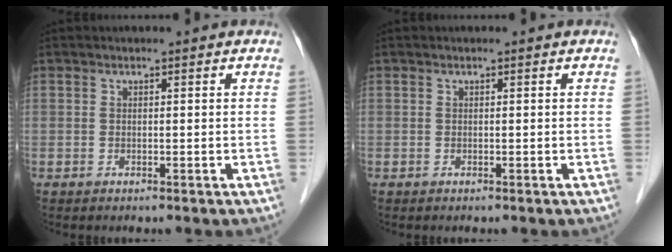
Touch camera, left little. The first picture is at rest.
{"total": 0.0}